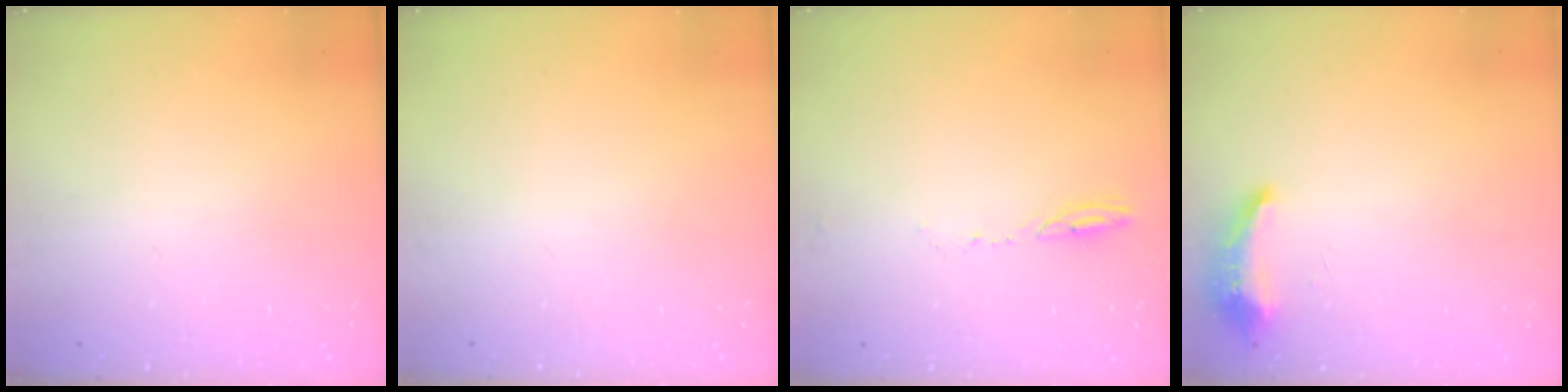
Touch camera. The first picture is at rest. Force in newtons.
{"total": 0.0}
{"total": 4.7, "press": 4.7, "slide": 0.5}
{"total": 8.5, "press": 8.4, "slide": 1.6}